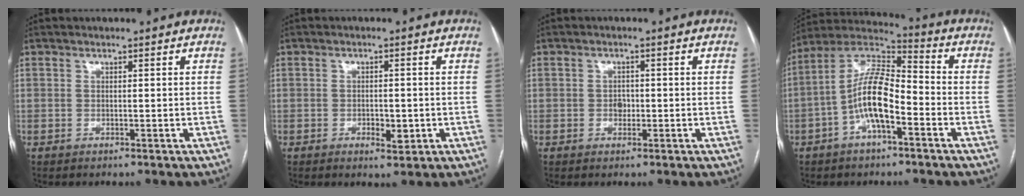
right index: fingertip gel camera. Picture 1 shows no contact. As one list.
[{"total": 2.8, "force": [-0.9, 1.2, 2.3], "torque": [-0.037, 0.001, -0.006]}, {"total": 1.5, "force": [-0.2, 1.1, 0.9], "torque": [-0.009, 0.005, 0.000]}, {"total": 11.9, "force": [-3.7, 3.6, 10.8], "torque": [-0.216, 0.022, -0.067]}]